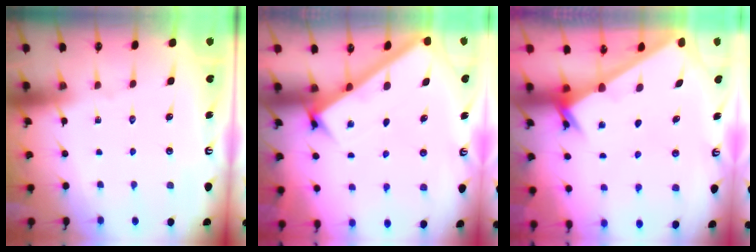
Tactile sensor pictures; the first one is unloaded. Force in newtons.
{"total": 2.9, "press": 2.9, "slide": 0.2}
{"total": 2.3, "press": 2.3, "slide": 0.2}